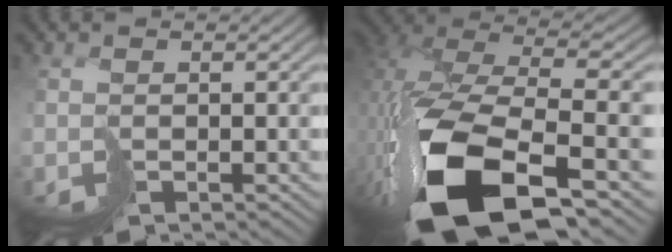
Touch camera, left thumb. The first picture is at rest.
{"total": 16.1, "force": [-4.7, 8.0, 13.2], "torque": [-0.303, -0.023, -0.054]}